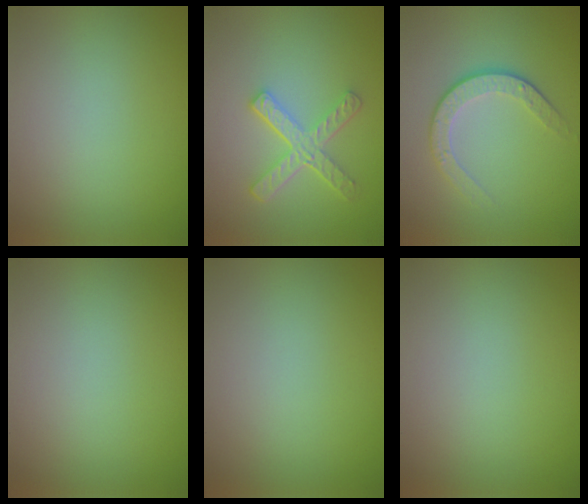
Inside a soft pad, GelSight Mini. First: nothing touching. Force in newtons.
{"total": 4.3, "press": 3.3, "slide": 2.8}
{"total": 3.6, "press": 2.5, "slide": 2.6}
{"total": 0.0}
{"total": 0.0}
{"total": 0.0}